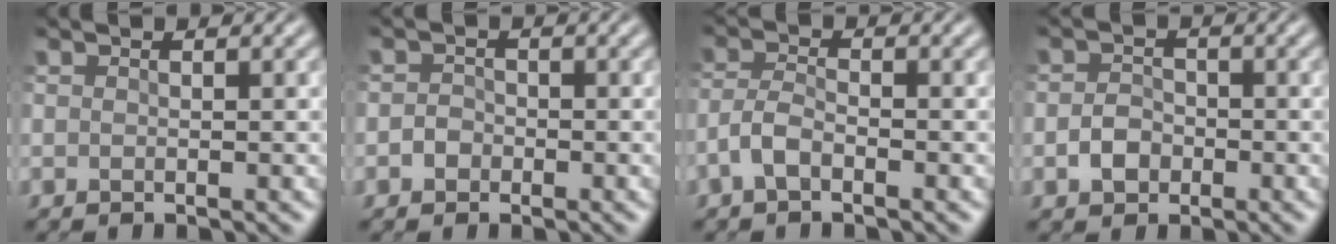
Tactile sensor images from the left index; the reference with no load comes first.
{"total": 1.1, "force": [-0.4, 1.0, 0.2], "torque": [0.002, 0.006, -0.012]}
{"total": 2.0, "force": [-1.2, 0.8, 1.4], "torque": [-0.034, 0.008, -0.033]}
{"total": 1.8, "force": [-0.6, 1.6, 0.7], "torque": [-0.011, 0.006, -0.016]}